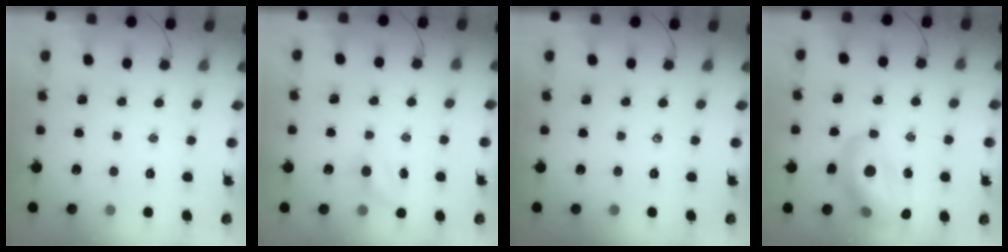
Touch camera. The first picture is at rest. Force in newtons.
{"total": 4.8, "press": 4.6, "slide": 1.6}
{"total": 0.0}
{"total": 13.9, "press": 13.4, "slide": 3.7}